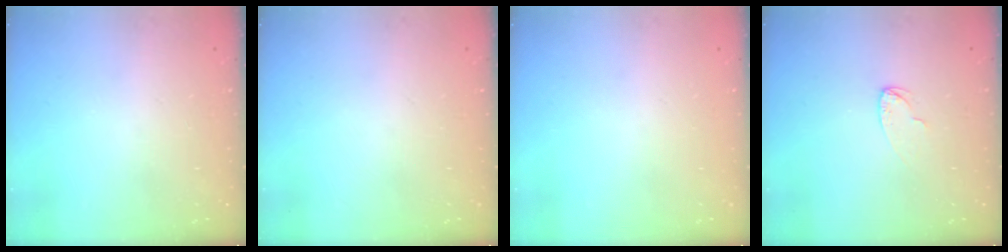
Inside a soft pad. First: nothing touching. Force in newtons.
{"total": 0.0}
{"total": 0.0}
{"total": 3.8, "press": 3.8, "slide": 0.4}